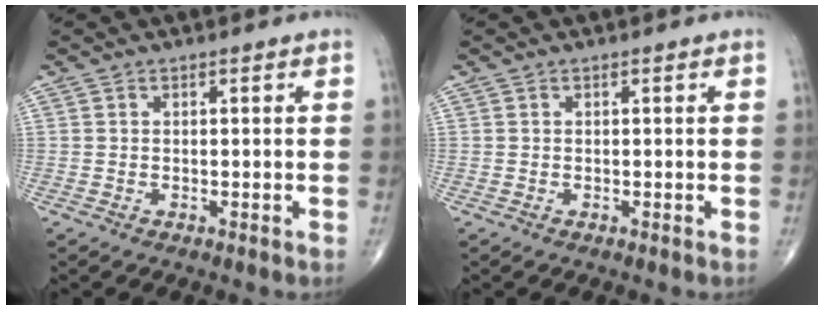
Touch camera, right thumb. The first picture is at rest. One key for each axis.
{"total": 0.0}